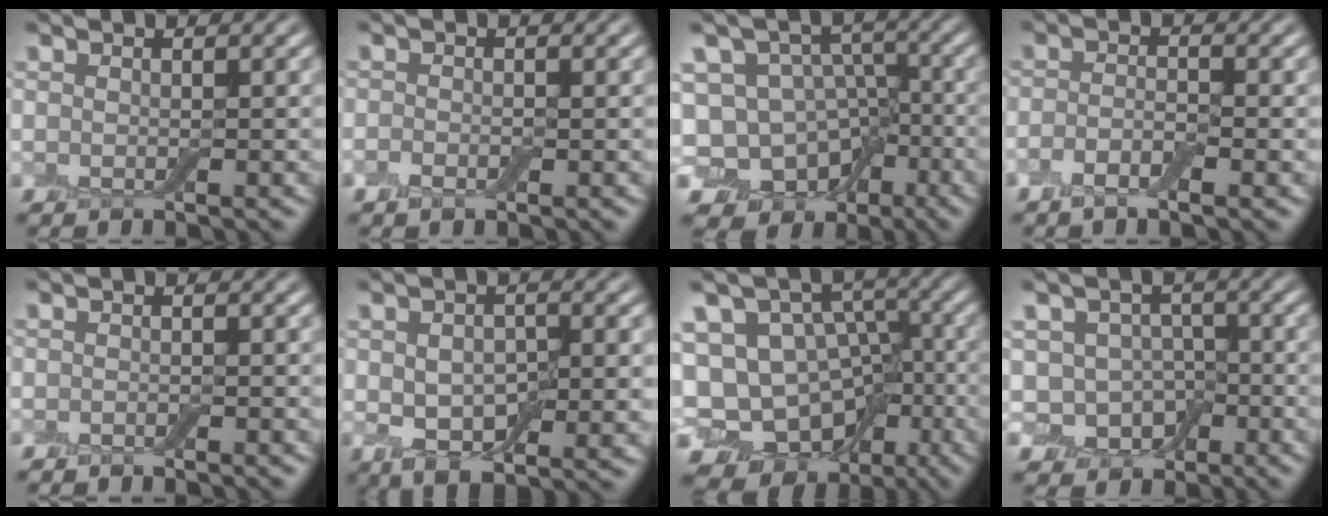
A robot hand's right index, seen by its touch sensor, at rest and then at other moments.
{"total": 1.2, "force": [-0.5, 0.5, 0.9], "torque": [-0.018, -0.002, -0.011]}
{"total": 10.4, "force": [-5.4, 8.0, 3.7], "torque": [-0.048, 0.010, -0.091]}
{"total": 2.5, "force": [-1.3, 0.7, 2.0], "torque": [-0.041, -0.001, -0.030]}
{"total": 0.7, "force": [-0.7, -0.2, 0.0], "torque": [0.002, -0.002, -0.011]}
{"total": 7.0, "force": [-0.7, 3.8, 5.9], "torque": [-0.103, -0.012, -0.008]}
{"total": 17.5, "force": [-6.6, 13.9, 8.3], "torque": [-0.145, 0.000, -0.094]}
{"total": 4.3, "force": [-1.3, 3.6, 2.0], "torque": [-0.018, -0.004, -0.029]}